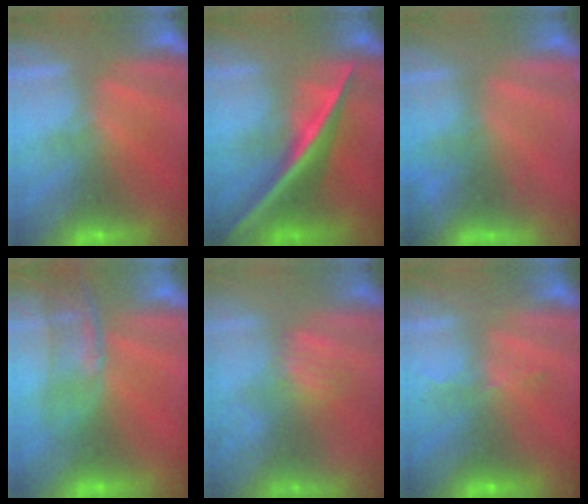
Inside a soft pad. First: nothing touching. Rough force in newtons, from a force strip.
{"total": 2.5}
{"total": 5.0}
{"total": 3.1}
{"total": 4.8}
{"total": 2.3}